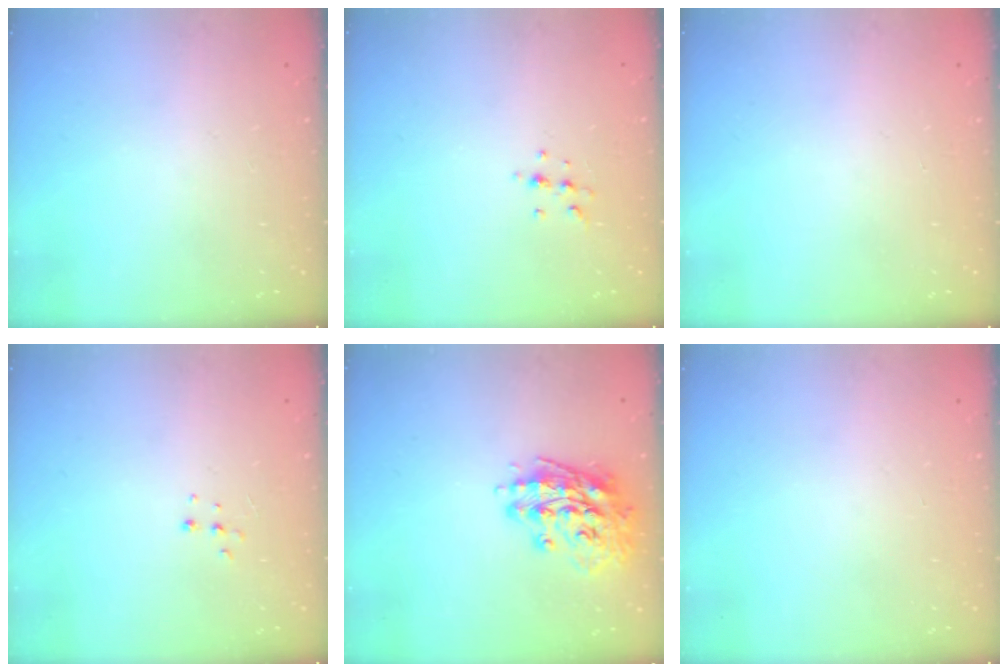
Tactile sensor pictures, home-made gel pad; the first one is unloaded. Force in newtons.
{"total": 5.3, "press": 5.1, "slide": 1.5}
{"total": 0.0}
{"total": 4.6, "press": 4.5, "slide": 0.8}
{"total": 14.8, "press": 14.6, "slide": 2.5}
{"total": 0.0}